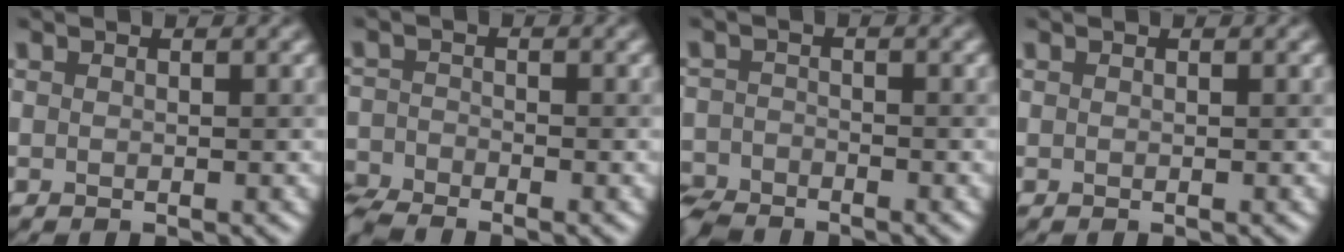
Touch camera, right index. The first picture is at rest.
{"total": 3.7, "force": [-3.4, 0.7, 1.2], "torque": [-0.036, -0.014, -0.080]}
{"total": 3.9, "force": [-3.5, 1.4, 1.0], "torque": [-0.024, -0.006, -0.082]}
{"total": 0.0}